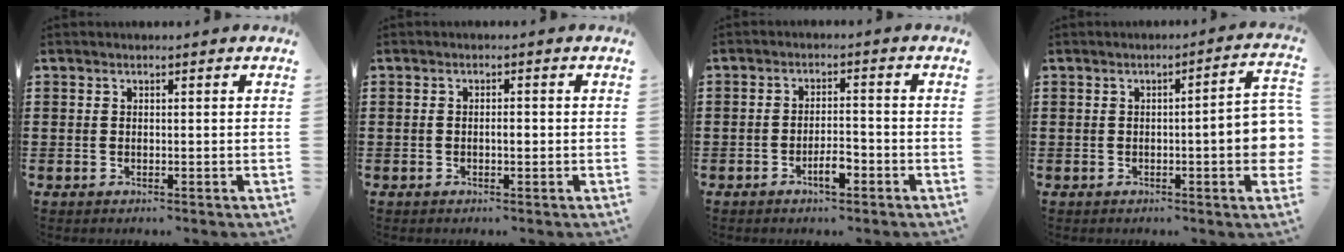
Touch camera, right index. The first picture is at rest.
{"total": 1.5, "force": [-0.3, 0.5, 1.4], "torque": [-0.026, -0.001, -0.005]}
{"total": 3.9, "force": [-2.1, 1.2, 3.0], "torque": [-0.058, 0.001, -0.040]}
{"total": 7.2, "force": [-0.8, 1.1, 7.1], "torque": [-0.091, -0.012, -0.014]}